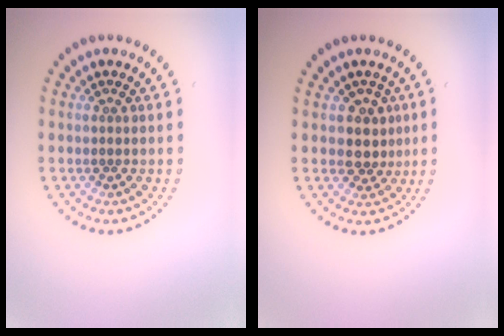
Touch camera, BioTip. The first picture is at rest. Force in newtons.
{"total": 2.5, "press": 2.2, "slide": 1.2}